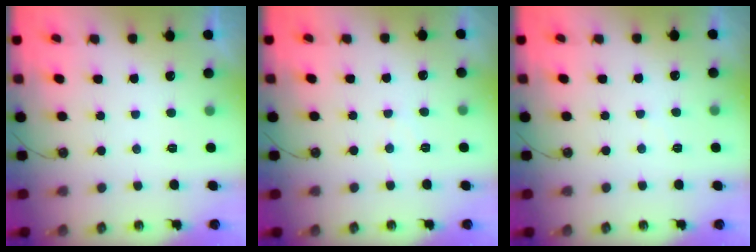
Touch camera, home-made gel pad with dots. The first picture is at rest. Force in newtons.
{"total": 4.3, "press": 4.2, "slide": 0.9}
{"total": 3.8, "press": 3.8, "slide": 0.6}